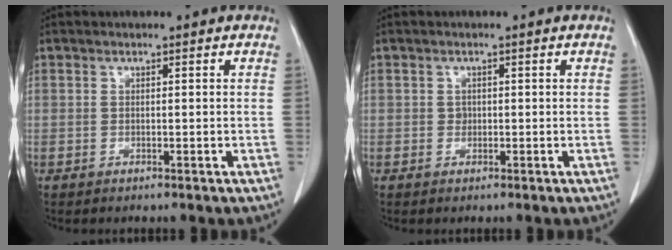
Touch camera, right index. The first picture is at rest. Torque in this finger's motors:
{"motor_torque": [0.04, 0.00, 0.00, 0.01]}